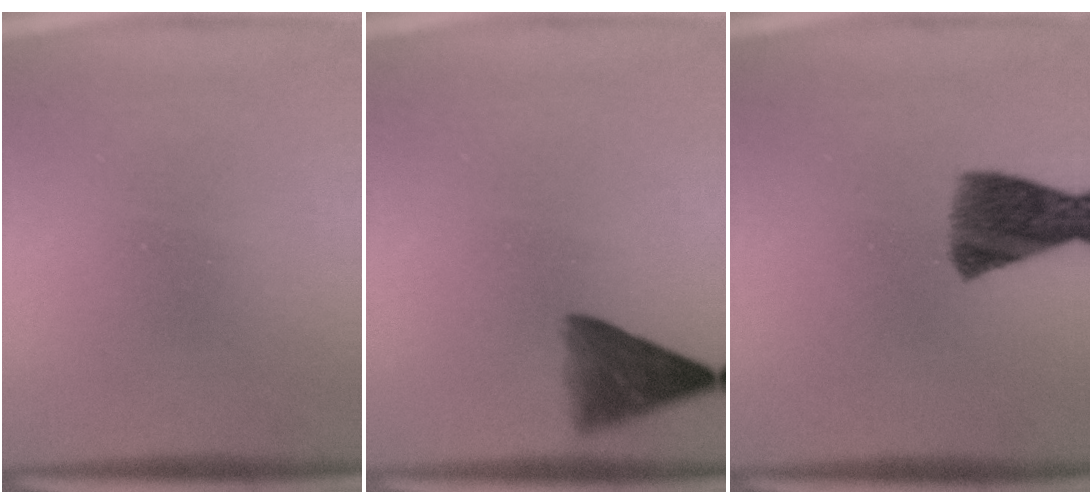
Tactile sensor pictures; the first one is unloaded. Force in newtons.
{"total": 5.8}
{"total": 8.2}